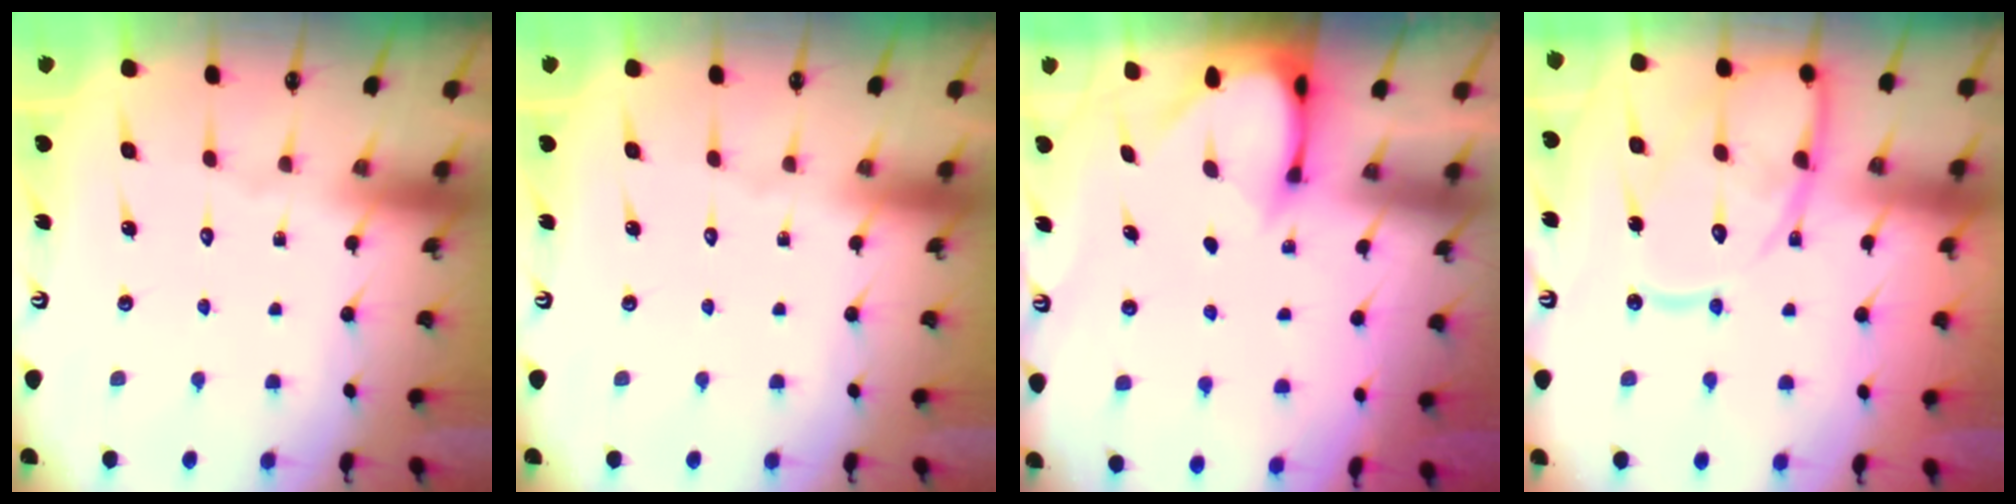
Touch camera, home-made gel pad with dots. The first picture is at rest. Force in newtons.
{"total": 0.0}
{"total": 2.9, "press": 2.9, "slide": 0.3}
{"total": 17.0, "press": 16.9, "slide": 1.7}